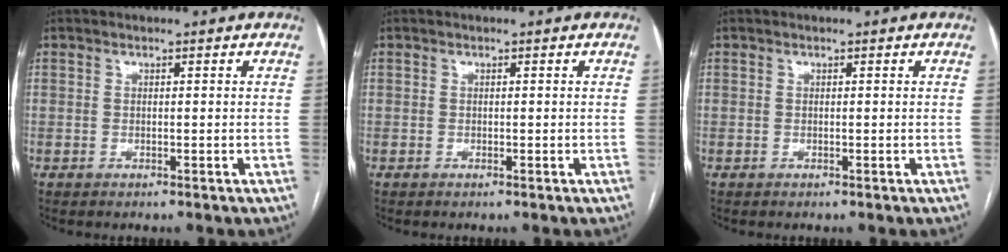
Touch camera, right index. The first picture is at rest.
{"total": 0.0}
{"total": 0.0}